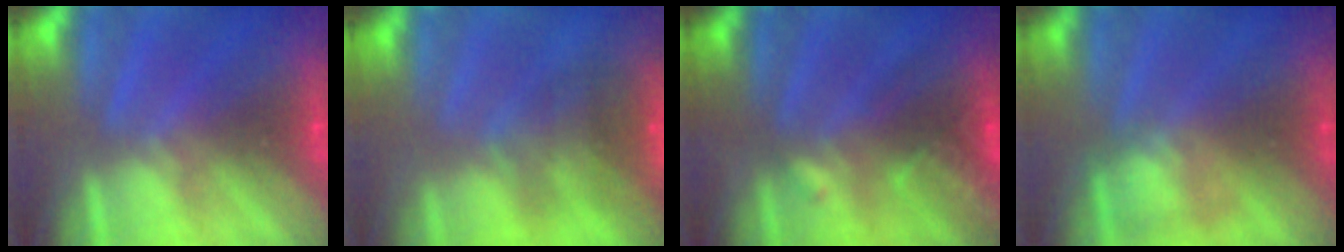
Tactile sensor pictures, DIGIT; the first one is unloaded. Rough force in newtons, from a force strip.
{"total": 7.0}
{"total": 2.8}
{"total": 2.3}